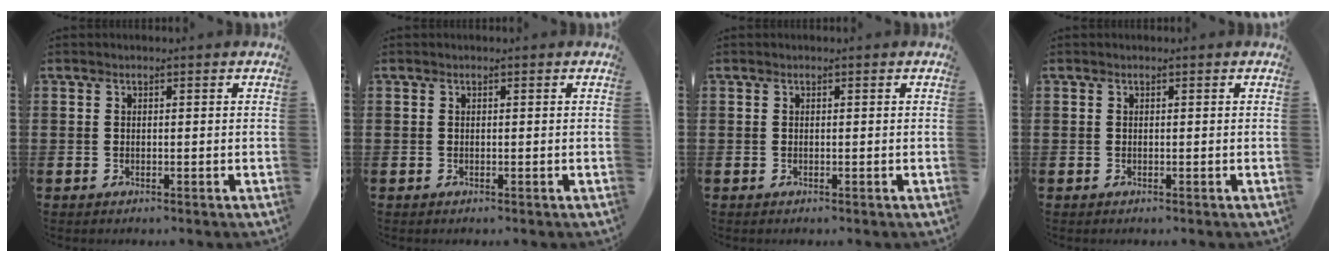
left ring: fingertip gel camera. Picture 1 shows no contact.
{"total": 0.0}
{"total": 0.0}
{"total": 0.0}